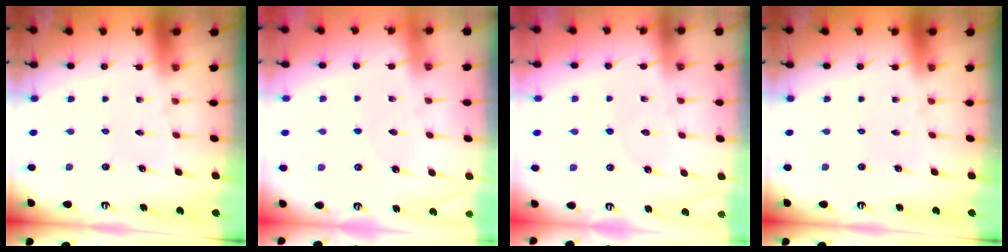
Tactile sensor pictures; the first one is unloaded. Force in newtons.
{"total": 2.9, "press": 2.9, "slide": 0.4}
{"total": 3.5, "press": 3.5, "slide": 0.4}
{"total": 0.0}